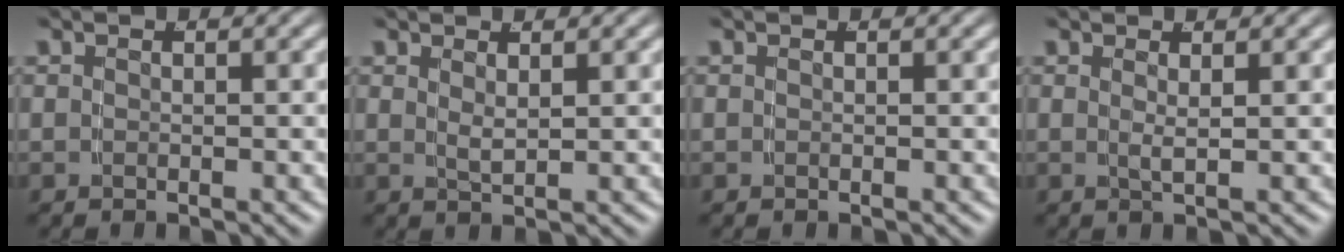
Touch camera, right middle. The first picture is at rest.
{"total": 1.4, "force": [1.0, -0.5, 0.9], "torque": [-0.015, -0.005, 0.025]}
{"total": 0.0}
{"total": 1.3, "force": [0.4, -0.8, 0.9], "torque": [-0.020, -0.008, 0.014]}